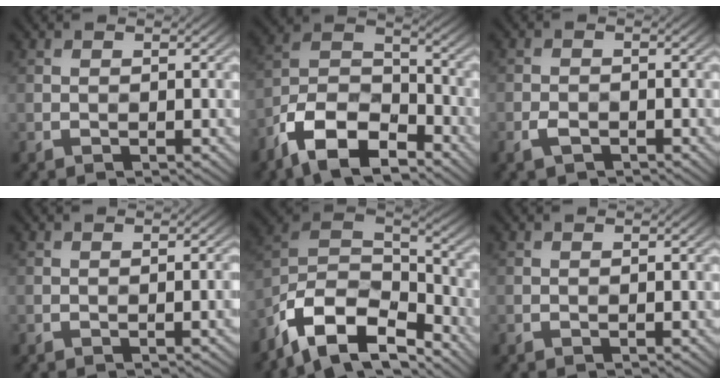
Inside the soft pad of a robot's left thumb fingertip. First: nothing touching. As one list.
[{"total": 11.5, "force": [-7.2, 5.4, 7.2], "torque": [-0.152, -0.004, -0.144]}, {"total": 2.7, "force": [-1.2, 1.6, 1.9], "torque": [-0.034, 0.001, -0.023]}, {"total": 1.3, "force": [-0.8, 0.2, 1.1], "torque": [-0.008, 0.006, -0.010]}, {"total": 12.4, "force": [-6.9, 6.4, 8.0], "torque": [-0.210, -0.019, -0.107]}, {"total": 0.0}]